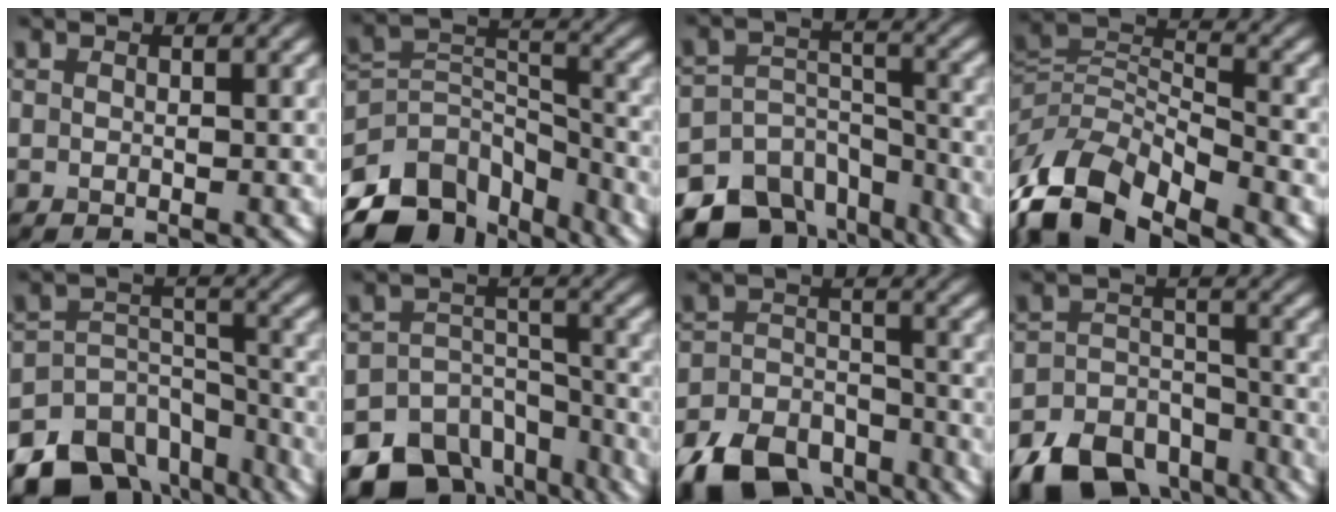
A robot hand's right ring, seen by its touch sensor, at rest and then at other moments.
{"total": 10.8, "force": [-7.9, 5.9, 4.3], "torque": [-0.087, 0.009, -0.144]}
{"total": 12.0, "force": [-9.2, 7.3, 2.4], "torque": [-0.039, -0.004, -0.130]}
{"total": 9.9, "force": [-6.5, 4.5, 6.0], "torque": [-0.114, 0.000, -0.132]}
{"total": 12.8, "force": [-10.0, 7.3, 3.1], "torque": [-0.049, -0.002, -0.137]}
{"total": 13.3, "force": [-10.1, 8.2, 3.1], "torque": [-0.057, -0.019, -0.135]}
{"total": 8.6, "force": [-6.6, 4.4, 3.4], "torque": [-0.063, -0.013, -0.118]}
{"total": 9.2, "force": [-6.9, 5.1, 3.5], "torque": [-0.053, -0.015, -0.116]}